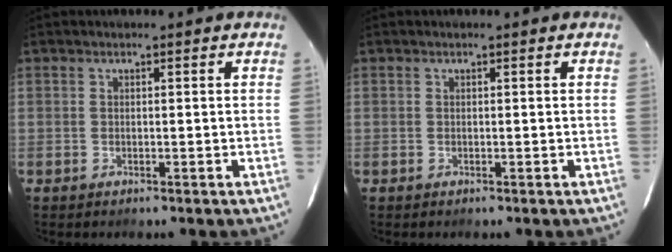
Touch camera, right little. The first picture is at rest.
{"total": 0.0}